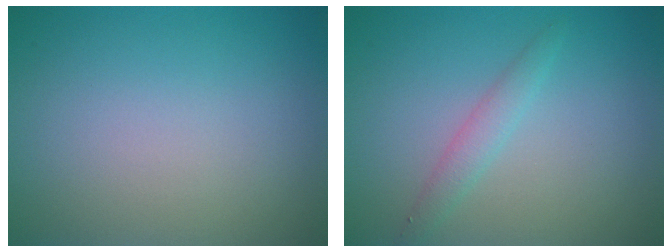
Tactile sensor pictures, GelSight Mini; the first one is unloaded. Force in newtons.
{"total": 1.6, "press": 1.6, "slide": 0.0}